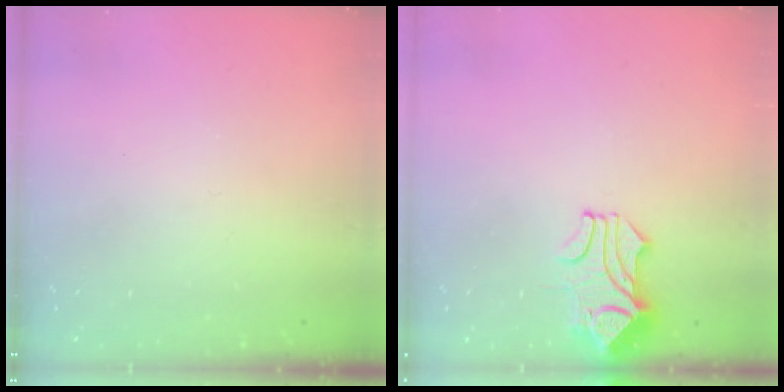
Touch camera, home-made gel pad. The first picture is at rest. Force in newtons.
{"total": 1.6, "press": 1.2, "slide": 1.0}